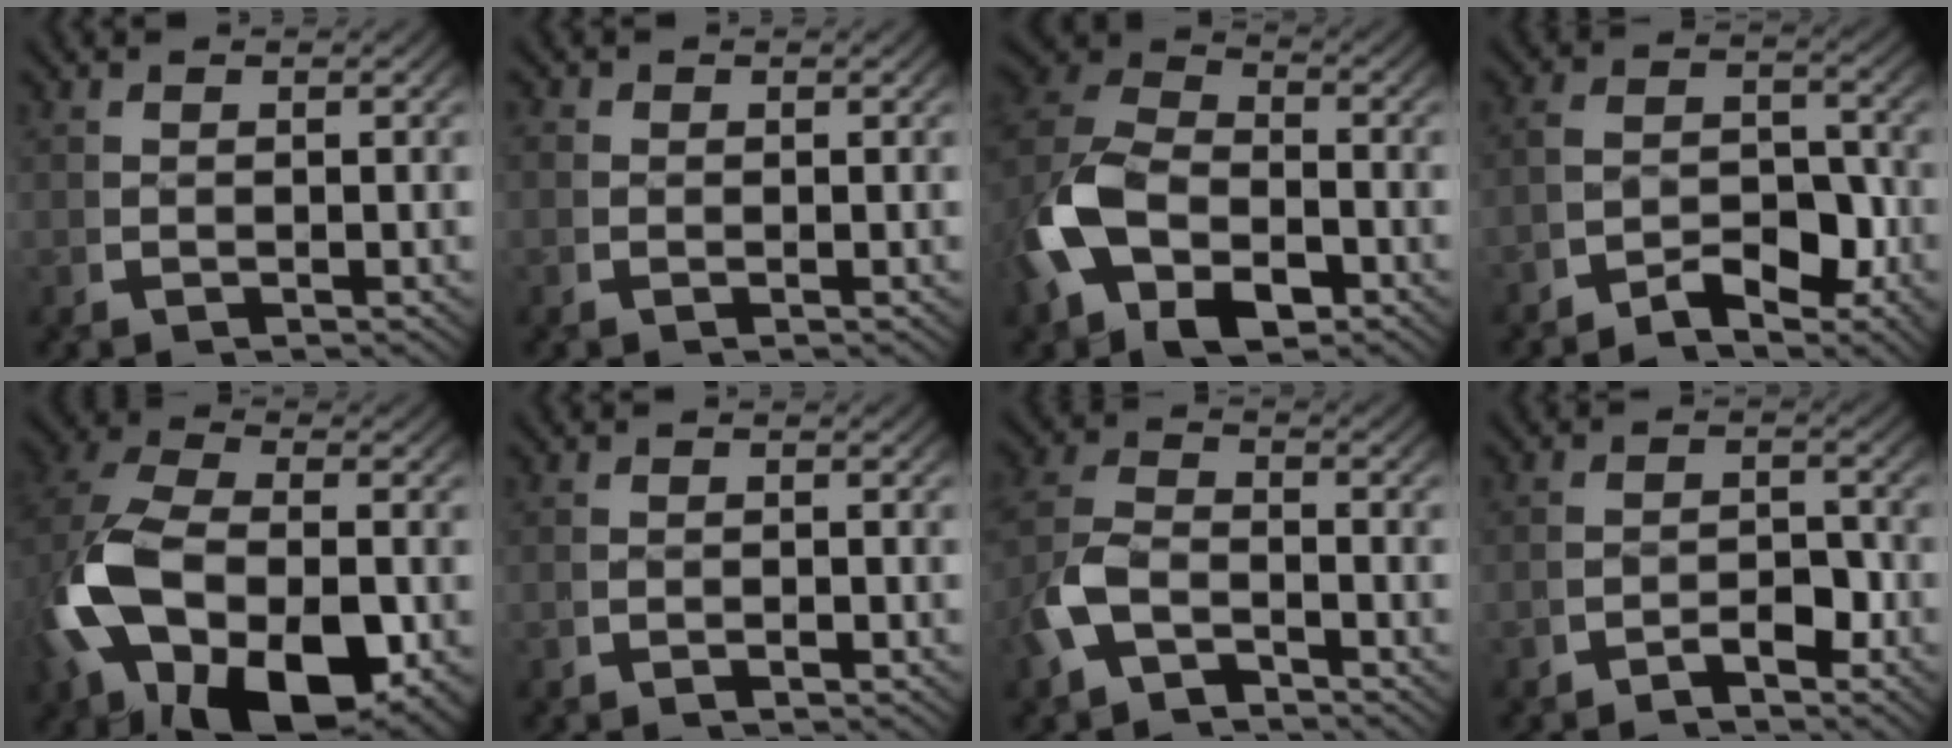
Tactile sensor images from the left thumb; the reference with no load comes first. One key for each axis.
{"total": 0.8, "fx": 0.0, "fy": 0.8, "fz": 0.1, "tx": -0.007, "ty": -0.007, "tz": -0.003}
{"total": 9.4, "fx": -1.0, "fy": 6.8, "fz": 6.3, "tx": -0.146, "ty": -0.021, "tz": -0.015}
{"total": 4.5, "fx": -2.4, "fy": 2.4, "fz": 2.9, "tx": -0.045, "ty": -0.013, "tz": -0.043}
{"total": 14.6, "fx": -2.3, "fy": 9.0, "fz": 11.2, "tx": -0.281, "ty": -0.059, "tz": -0.008}
{"total": 0.8, "fx": -0.8, "fy": 0.1, "fz": 0.0, "tx": 0.001, "ty": -0.003, "tz": -0.018}
{"total": 4.9, "fx": -1.9, "fy": 3.5, "fz": 2.9, "tx": -0.080, "ty": -0.016, "tz": -0.029}
{"total": 2.7, "fx": -2.1, "fy": 1.1, "fz": 1.3, "tx": -0.016, "ty": -0.009, "tz": -0.039}